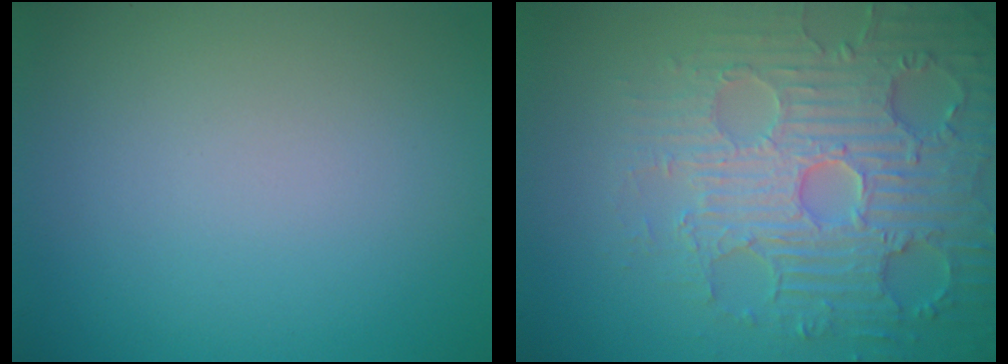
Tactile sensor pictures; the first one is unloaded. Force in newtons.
{"total": 6.8, "press": 5.8, "slide": 3.5}